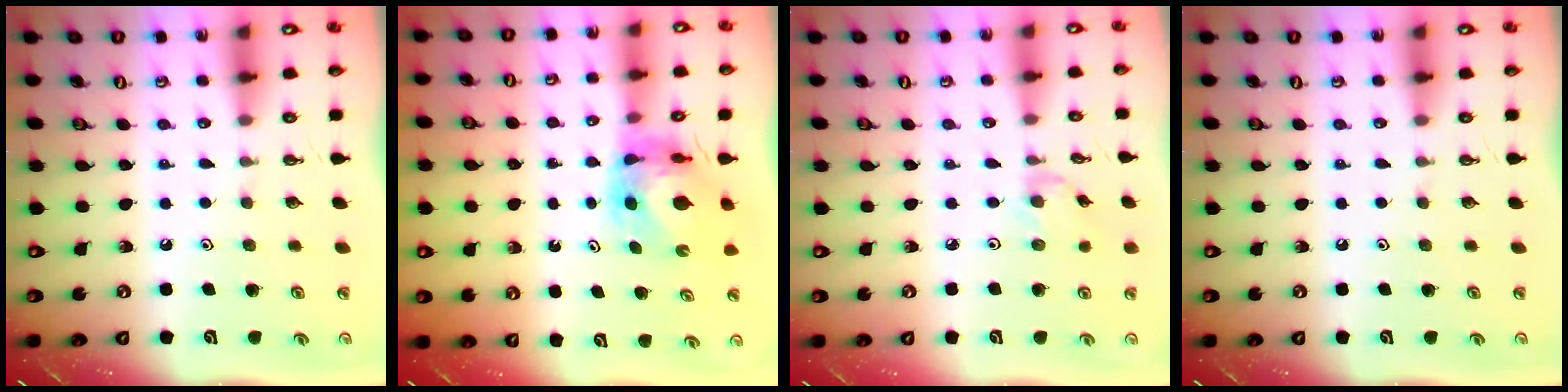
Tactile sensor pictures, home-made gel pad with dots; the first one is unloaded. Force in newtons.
{"total": 6.6, "press": 6.6, "slide": 0.6}
{"total": 1.4, "press": 1.4, "slide": 0.3}
{"total": 0.0}